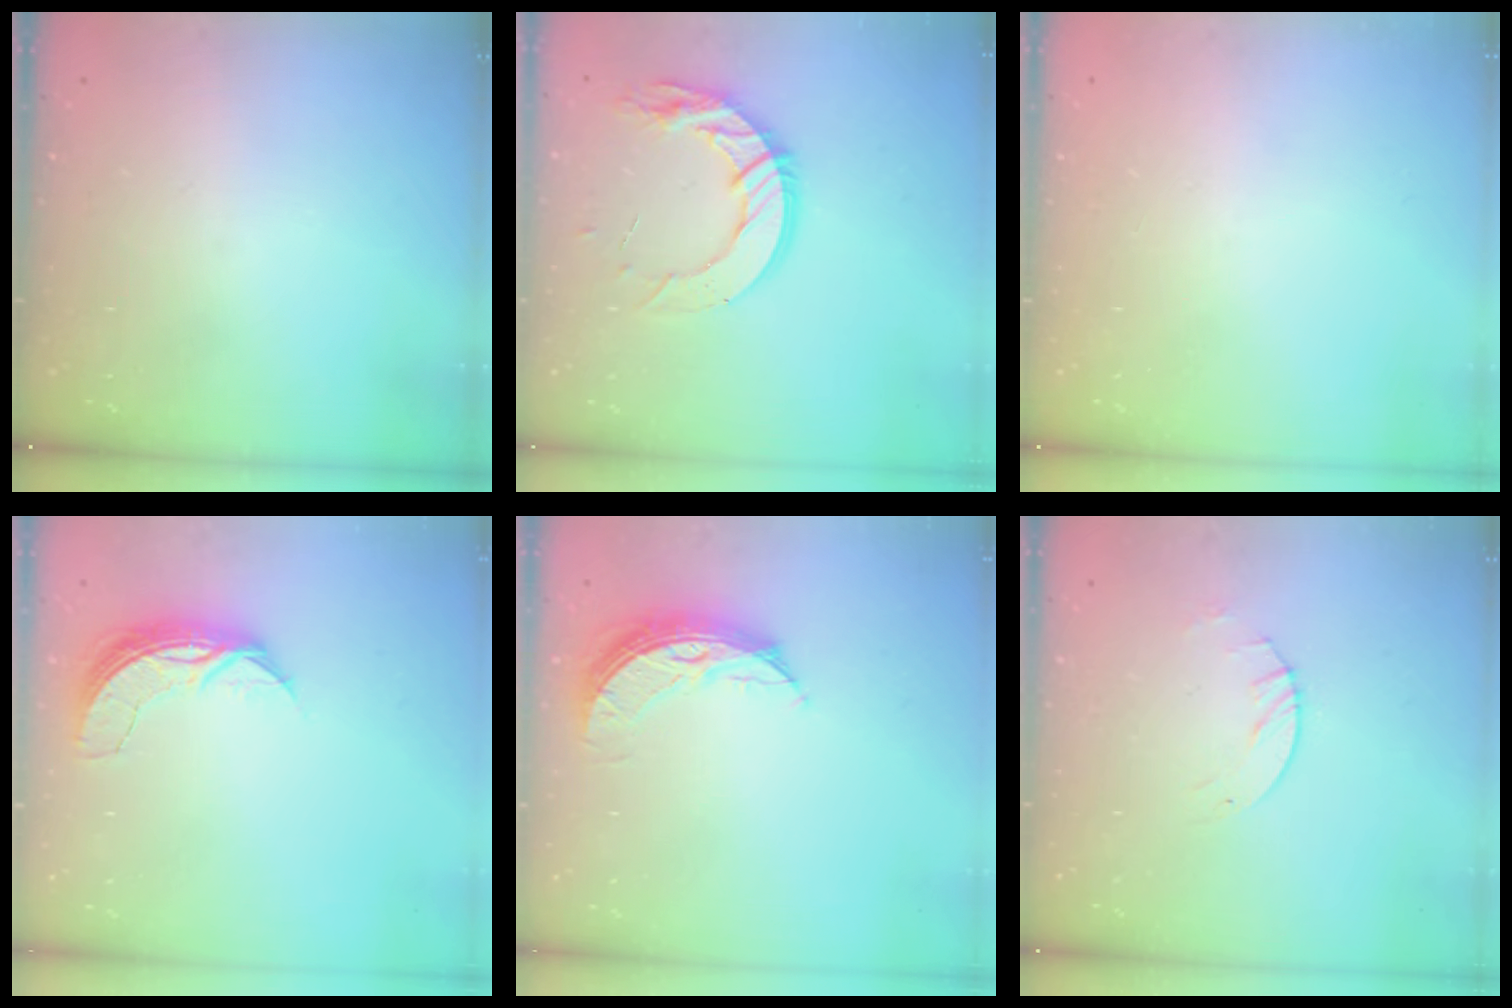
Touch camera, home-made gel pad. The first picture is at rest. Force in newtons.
{"total": 13.8, "press": 13.8, "slide": 1.0}
{"total": 0.0}
{"total": 7.2, "press": 7.2, "slide": 0.5}
{"total": 9.3, "press": 9.3, "slide": 0.0}
{"total": 2.6, "press": 2.6, "slide": 0.3}